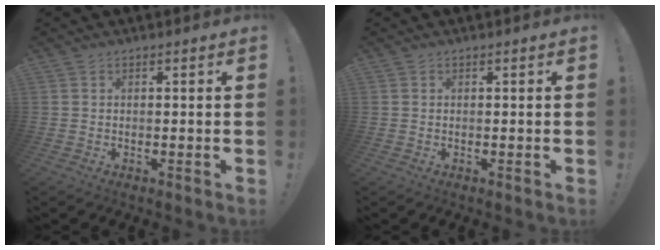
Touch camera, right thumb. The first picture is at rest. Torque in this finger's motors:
{"motor_torque": [0.03, 0.40, -0.28, 0.22, -0.04]}